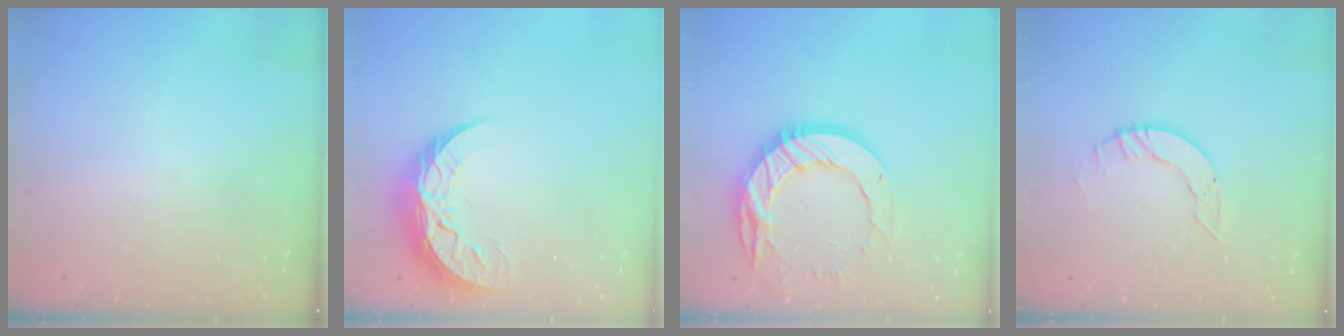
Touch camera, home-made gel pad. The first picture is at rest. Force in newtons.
{"total": 9.0, "press": 9.0, "slide": 0.3}
{"total": 17.2, "press": 17.1, "slide": 1.3}
{"total": 5.5, "press": 5.5, "slide": 0.2}